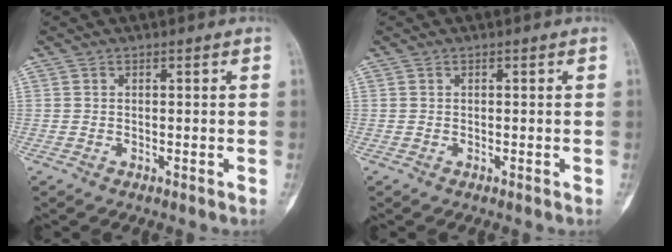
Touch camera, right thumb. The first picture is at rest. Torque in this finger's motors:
{"motor_torque": [0.27, -0.01, 0.05, -0.05, 0.03]}